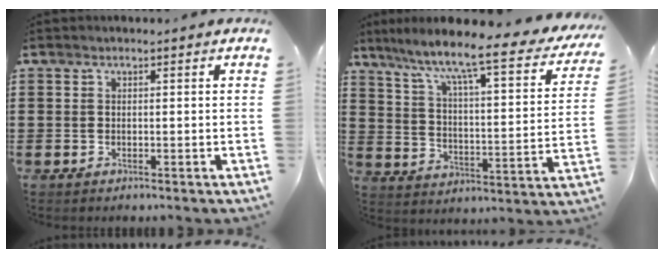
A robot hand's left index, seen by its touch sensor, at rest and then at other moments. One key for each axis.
{"total": 8.7, "fx": 7.0, "fy": 0.2, "fz": 5.3, "tx": -0.115, "ty": -0.062, "tz": 0.102}